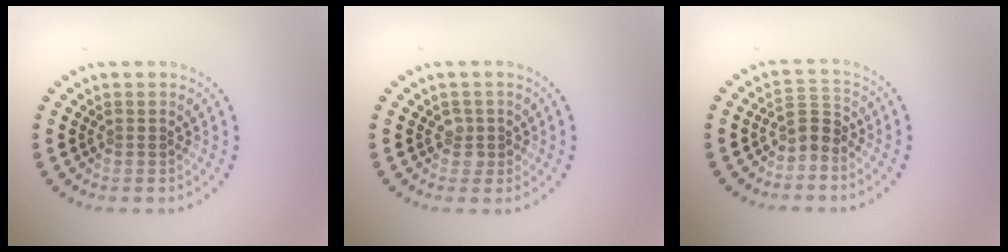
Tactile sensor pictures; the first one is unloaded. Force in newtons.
{"total": 1.2, "press": 1.1, "slide": 0.5}
{"total": 2.2, "press": 1.6, "slide": 1.6}